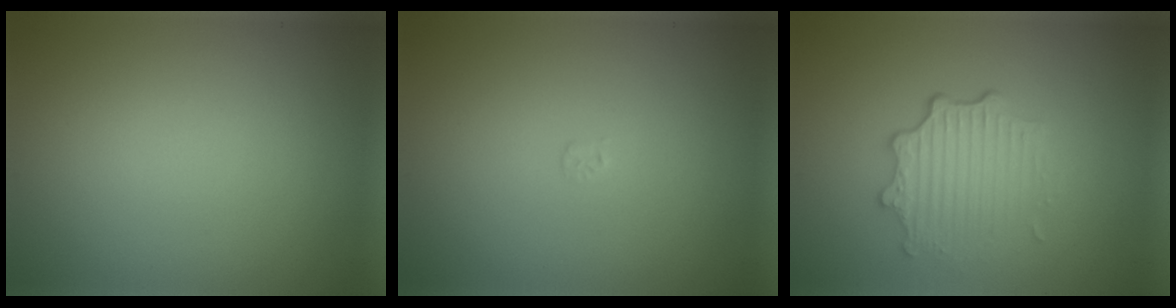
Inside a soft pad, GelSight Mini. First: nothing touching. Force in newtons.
{"total": 0.5, "press": 0.5, "slide": 0.1}
{"total": 3.5, "press": 2.8, "slide": 2.1}